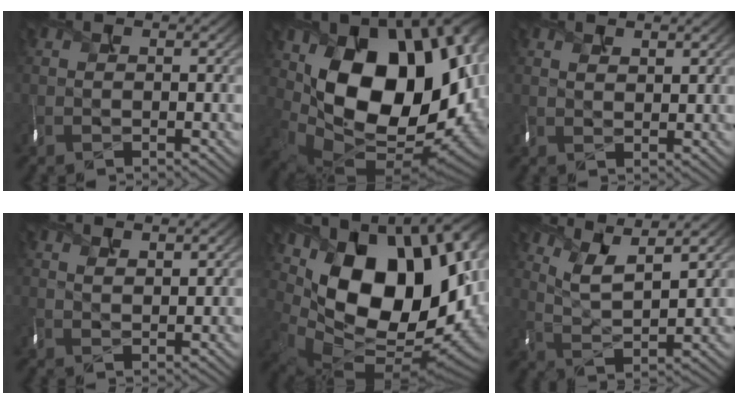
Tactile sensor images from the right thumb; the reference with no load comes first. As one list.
[{"total": 20.3, "force": [3.4, 12.8, 15.4], "torque": [-0.271, -0.042, 0.097]}, {"total": 1.5, "force": [1.3, 0.4, 0.7], "torque": [-0.007, -0.011, 0.030]}, {"total": 1.9, "force": [1.7, 0.5, 0.9], "torque": [-0.007, -0.011, 0.034]}, {"total": 19.6, "force": [5.1, 11.7, 14.9], "torque": [-0.255, -0.025, 0.121]}, {"total": 8.8, "force": [6.7, 2.3, 5.2], "torque": [-0.115, -0.006, 0.114]}]